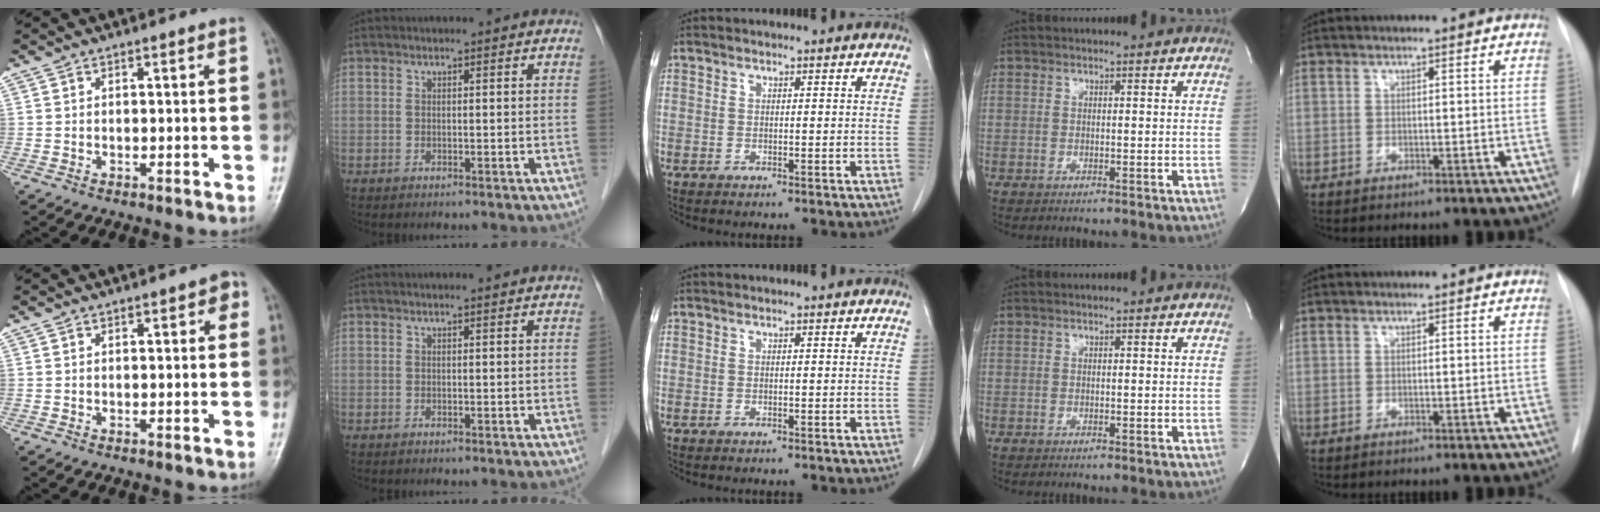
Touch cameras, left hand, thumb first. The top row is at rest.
{"thumb": {"total": 2.2, "force": [0.8, 1.2, 1.7], "torque": [-0.010, 0.003, 0.007]}, "index": {"total": 1.1, "force": [1.0, -0.1, 0.5], "torque": [-0.008, 0.009, 0.018]}}